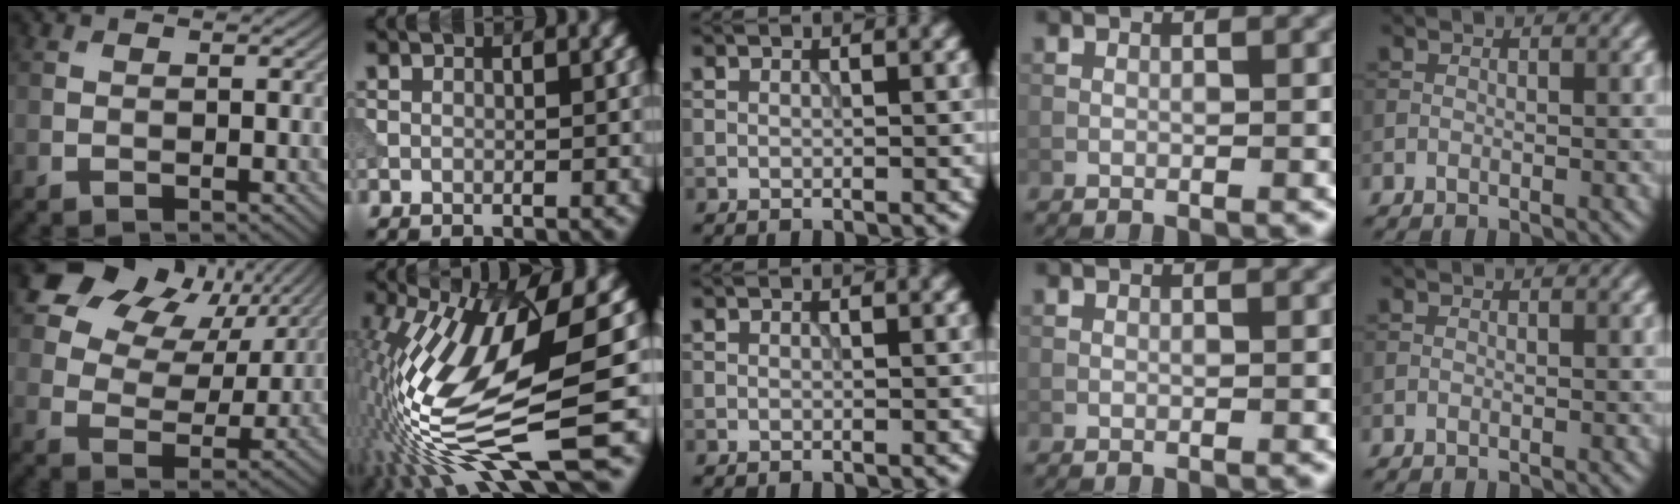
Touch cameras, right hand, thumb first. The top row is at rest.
{"thumb": {"total": 15.6, "force": [9.0, 10.1, 8.0], "torque": [-0.170, 0.038, 0.139]}, "index": {"total": 13.9, "force": [-3.0, 2.8, 13.3], "torque": [-0.271, -0.002, -0.041]}}